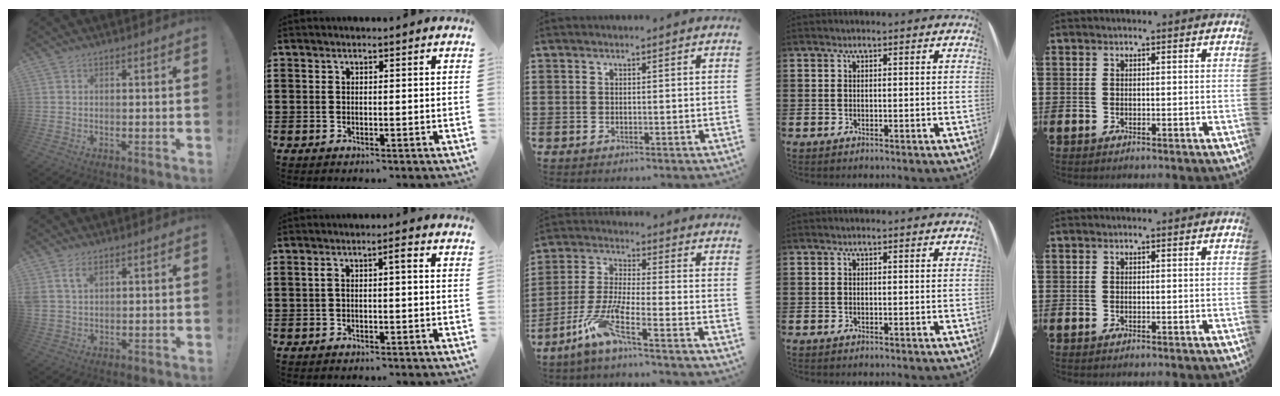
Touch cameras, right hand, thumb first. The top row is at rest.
{"thumb": {"total": 4.4, "force": [2.5, 2.4, 2.7], "torque": [-0.056, -0.001, 0.049]}, "index": {"total": 2.3, "force": [-0.4, 0.4, 2.2], "torque": [-0.041, 0.002, -0.009]}, "middle": {"total": 8.0, "force": [-5.5, 0.7, 5.8], "torque": [-0.136, -0.014, -0.111]}}